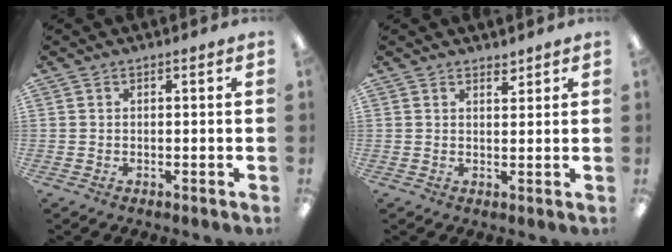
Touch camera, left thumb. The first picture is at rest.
{"total": 2.2, "force": [2.0, 0.8, 0.8], "torque": [-0.002, -0.010, 0.033]}